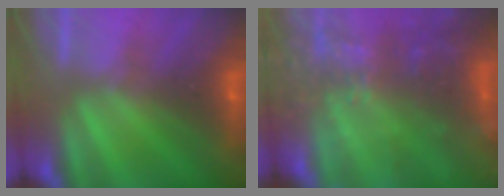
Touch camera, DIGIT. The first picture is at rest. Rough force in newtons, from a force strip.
{"total": 8.4}